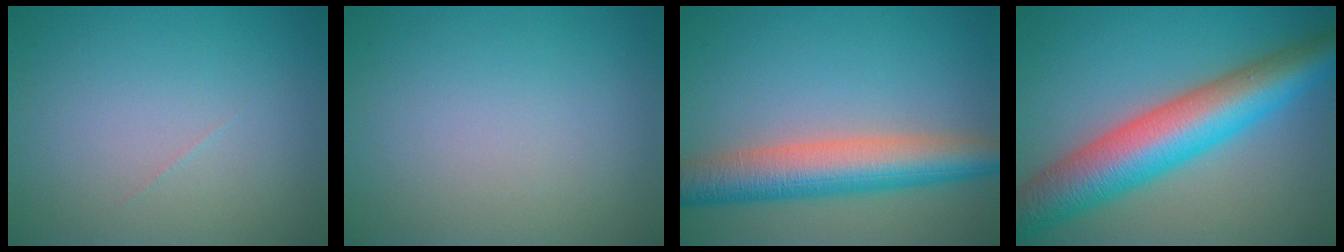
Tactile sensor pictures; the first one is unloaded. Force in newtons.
{"total": 0.0}
{"total": 7.7, "press": 7.7, "slide": 0.3}
{"total": 10.8, "press": 10.8, "slide": 0.3}